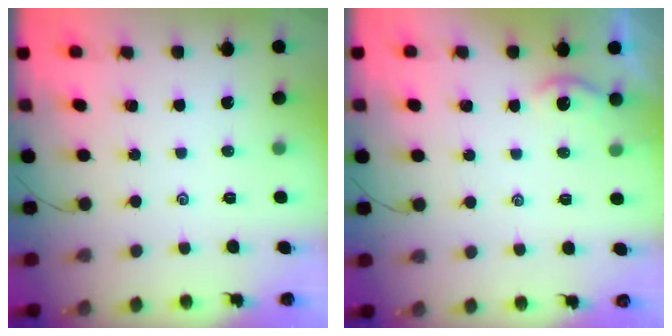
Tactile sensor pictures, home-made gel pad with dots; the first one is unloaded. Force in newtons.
{"total": 2.6, "press": 2.6, "slide": 0.3}